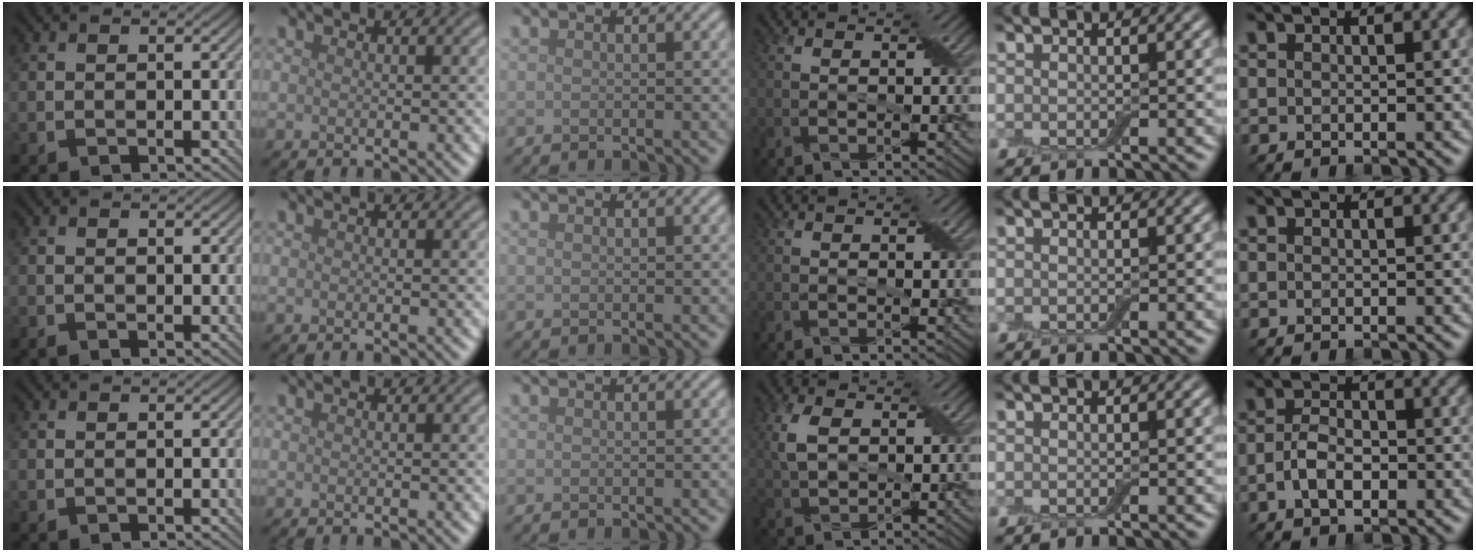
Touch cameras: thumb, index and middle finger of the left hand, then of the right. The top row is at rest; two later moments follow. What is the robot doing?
{"motion": "peel", "object": "adhesive wrap"}